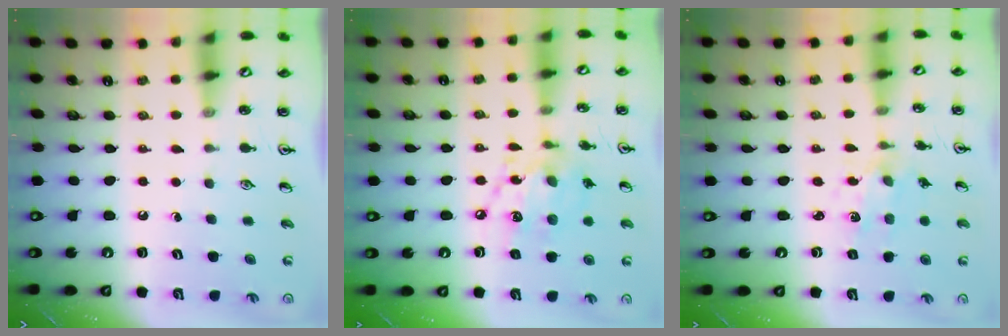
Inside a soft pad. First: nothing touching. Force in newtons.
{"total": 11.7, "press": 11.7, "slide": 0.7}
{"total": 2.0, "press": 1.9, "slide": 0.4}